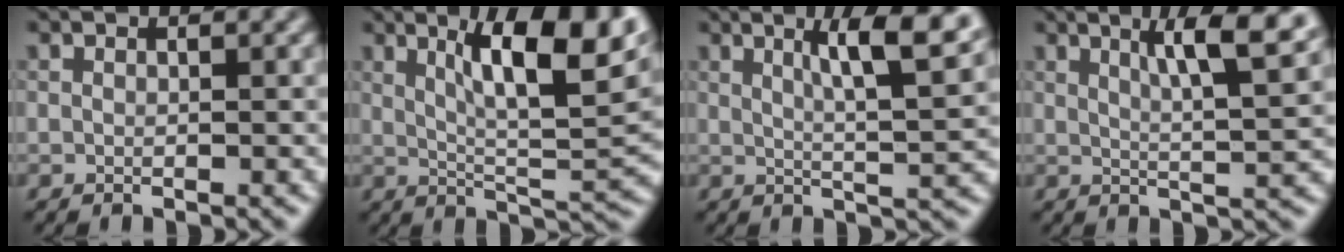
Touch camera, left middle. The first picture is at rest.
{"total": 10.1, "force": [4.3, 2.6, 8.8], "torque": [-0.127, 0.001, 0.070]}
{"total": 7.3, "force": [3.2, 1.4, 6.4], "torque": [-0.087, 0.006, 0.051]}
{"total": 6.8, "force": [3.2, 1.3, 5.9], "torque": [-0.080, 0.006, 0.052]}